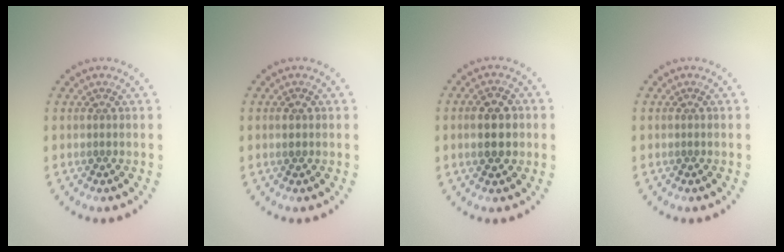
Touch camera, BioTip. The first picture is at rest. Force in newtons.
{"total": 1.2, "press": 1.2, "slide": 0.2}
{"total": 4.2, "press": 4.2, "slide": 0.1}
{"total": 0.0}